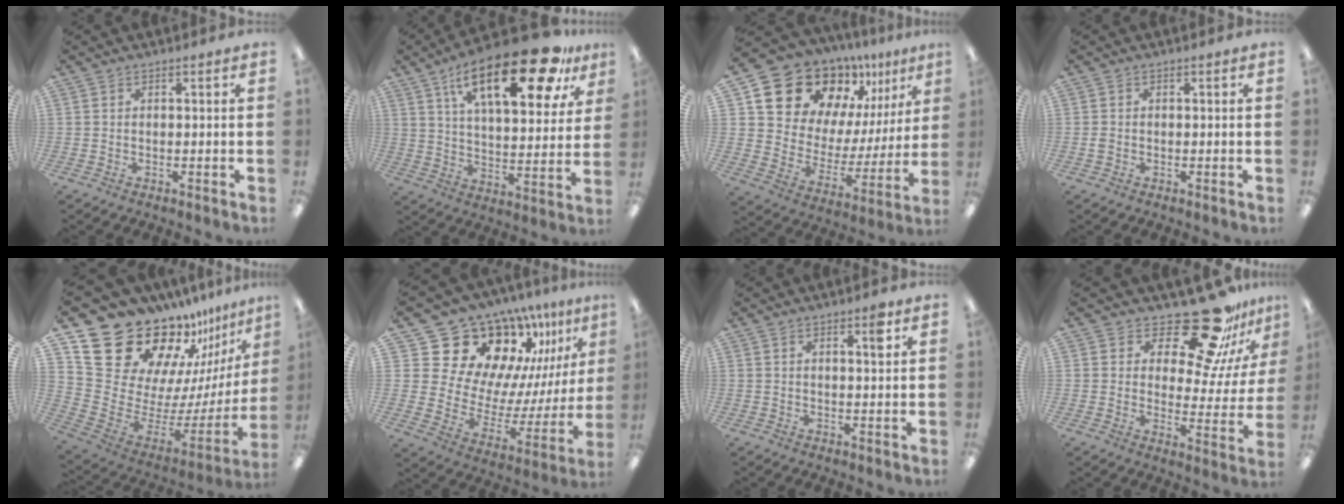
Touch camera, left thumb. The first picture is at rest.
{"total": 24.0, "force": [13.6, 9.3, 17.4], "torque": [-0.262, -0.062, 0.217]}
{"total": 17.8, "force": [14.4, 9.1, 5.0], "torque": [-0.109, -0.117, 0.263]}
{"total": 1.3, "force": [-0.4, 1.1, 0.7], "torque": [-0.013, 0.003, -0.008]}
{"total": 24.2, "force": [19.0, 11.6, 9.4], "torque": [-0.129, -0.162, 0.370]}
{"total": 20.5, "force": [17.3, 10.0, 4.6], "torque": [-0.083, -0.151, 0.331]}
{"total": 3.5, "force": [1.8, 0.9, 2.9], "torque": [-0.038, -0.006, 0.024]}
{"total": 19.8, "force": [16.1, 6.3, 9.8], "torque": [-0.146, -0.121, 0.270]}